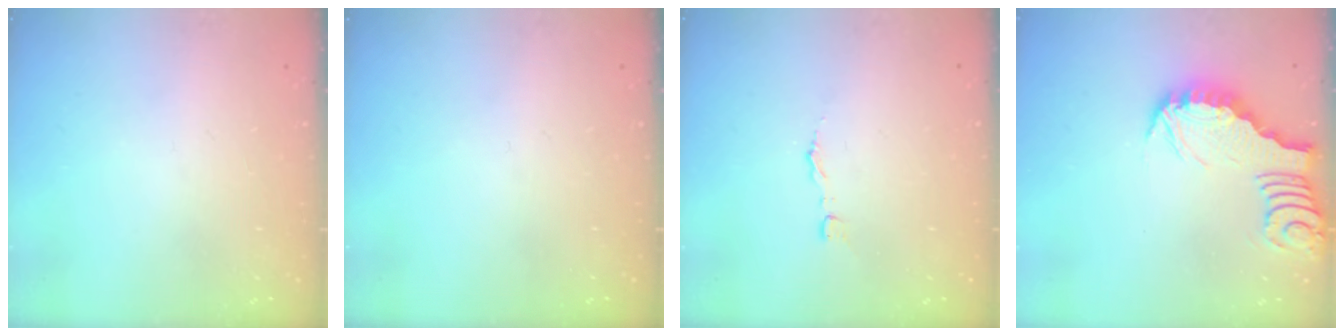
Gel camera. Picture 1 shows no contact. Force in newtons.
{"total": 0.0}
{"total": 2.7, "press": 2.7, "slide": 0.3}
{"total": 2.9, "press": 2.9, "slide": 0.3}